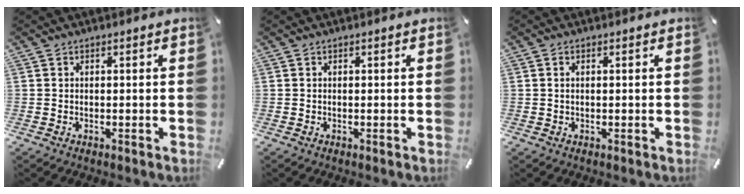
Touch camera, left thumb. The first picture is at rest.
{"total": 0.0}
{"total": 0.9, "force": [0.1, 0.5, 0.8], "torque": [-0.017, 0.002, 0.001]}